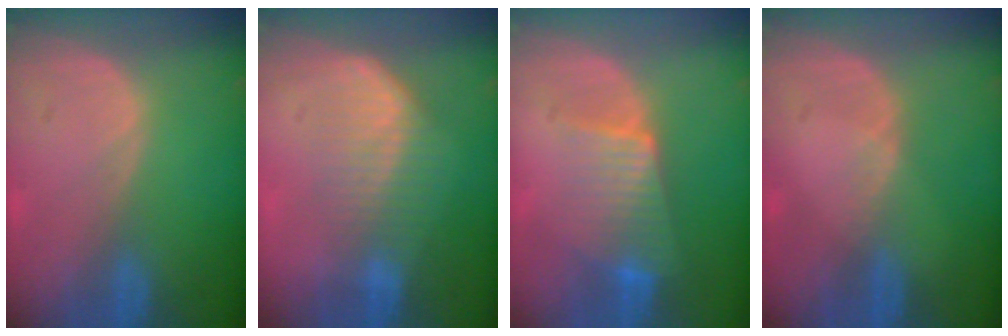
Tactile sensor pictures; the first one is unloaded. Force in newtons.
{"total": 6.8, "press": 6.1, "slide": 3.1}
{"total": 6.6, "press": 6.2, "slide": 2.3}
{"total": 1.1, "press": 0.8, "slide": 0.8}